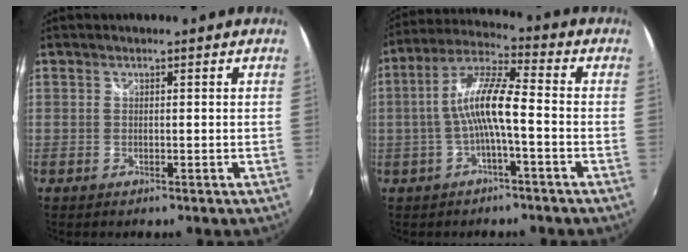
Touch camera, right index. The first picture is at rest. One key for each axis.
{"total": 9.5, "fx": -1.8, "fy": 1.3, "fz": 9.2, "tx": -0.196, "ty": 0.016, "tz": -0.032}